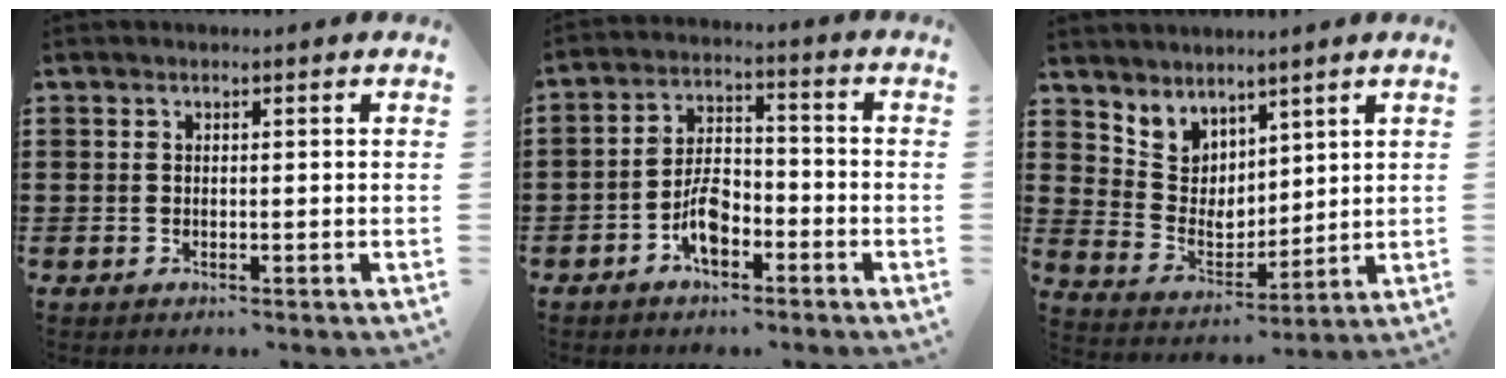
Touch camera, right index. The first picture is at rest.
{"total": 6.0, "force": [-3.2, 3.0, 4.2], "torque": [-0.089, 0.008, -0.063]}
{"total": 5.6, "force": [4.4, 3.4, -0.6], "torque": [-0.025, -0.028, 0.085]}